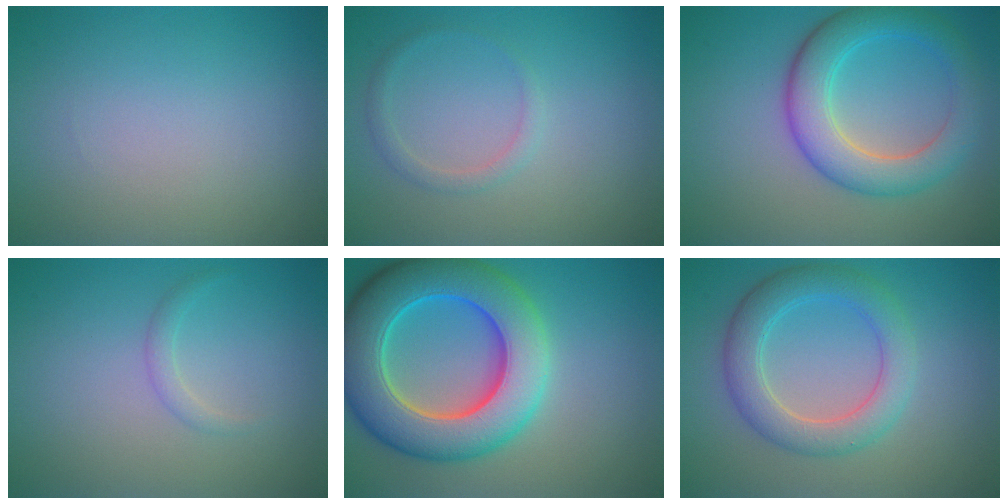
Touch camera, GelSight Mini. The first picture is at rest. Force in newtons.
{"total": 1.3, "press": 1.3, "slide": 0.1}
{"total": 5.9, "press": 5.9, "slide": 0.1}
{"total": 1.0, "press": 1.0, "slide": 0.1}
{"total": 10.9, "press": 10.9, "slide": 0.4}
{"total": 4.8, "press": 4.8, "slide": 0.1}